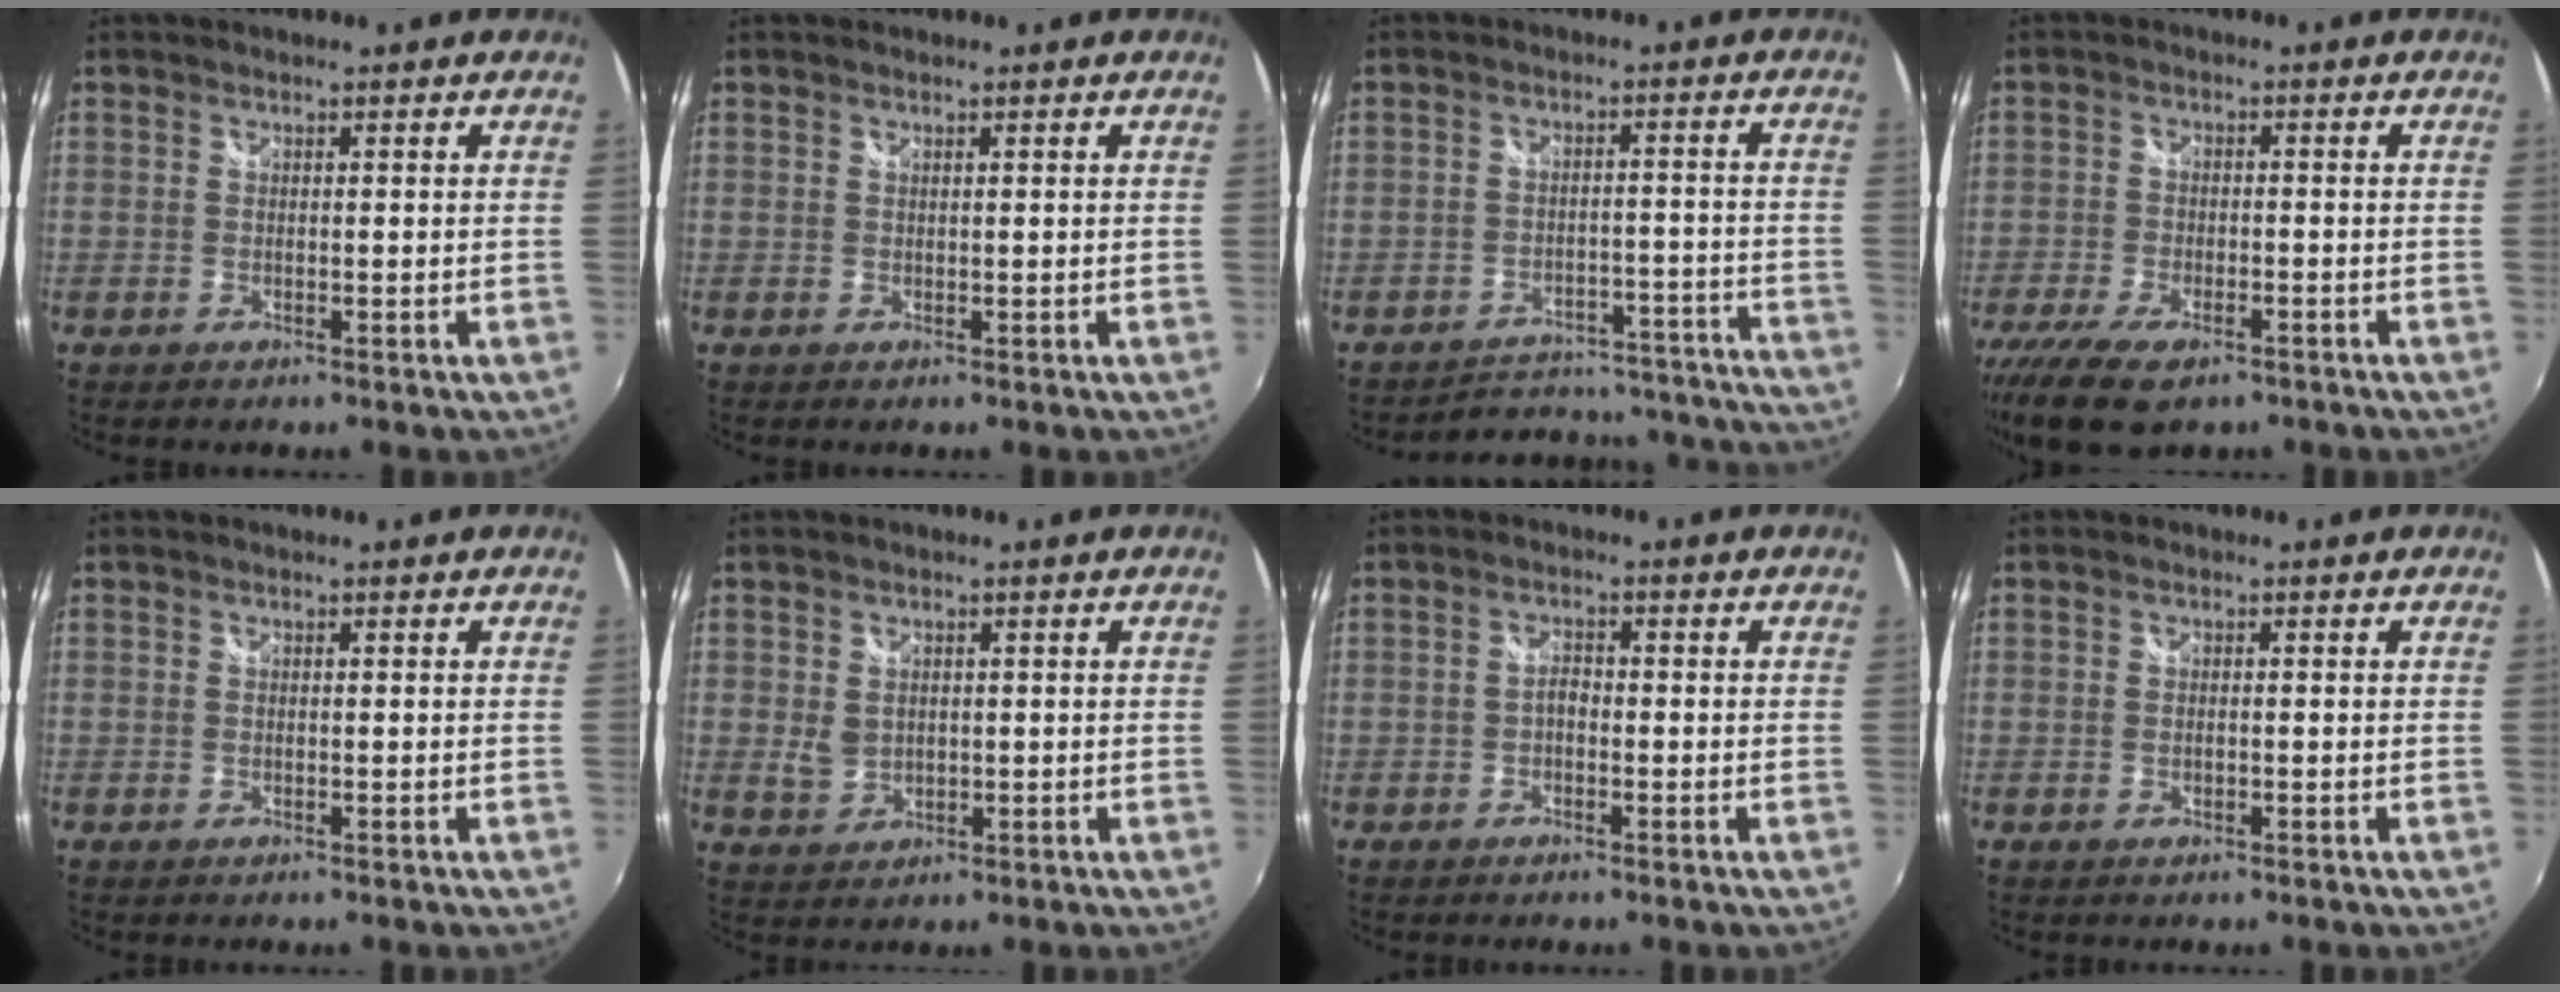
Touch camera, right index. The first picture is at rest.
{"total": 0.0}
{"total": 19.3, "force": [-17.9, 6.2, 3.6], "torque": [-0.068, 0.045, -0.208]}
{"total": 12.4, "force": [-8.6, 5.1, 7.4], "torque": [-0.177, -0.041, -0.148]}
{"total": 0.0}
{"total": 3.6, "force": [0.4, 2.9, 2.1], "torque": [-0.037, -0.002, 0.011]}
{"total": 1.7, "force": [-0.8, 1.0, 1.1], "torque": [-0.023, 0.004, -0.017]}
{"total": 0.8, "force": [-0.2, 0.4, 0.6], "torque": [-0.014, -0.001, -0.005]}